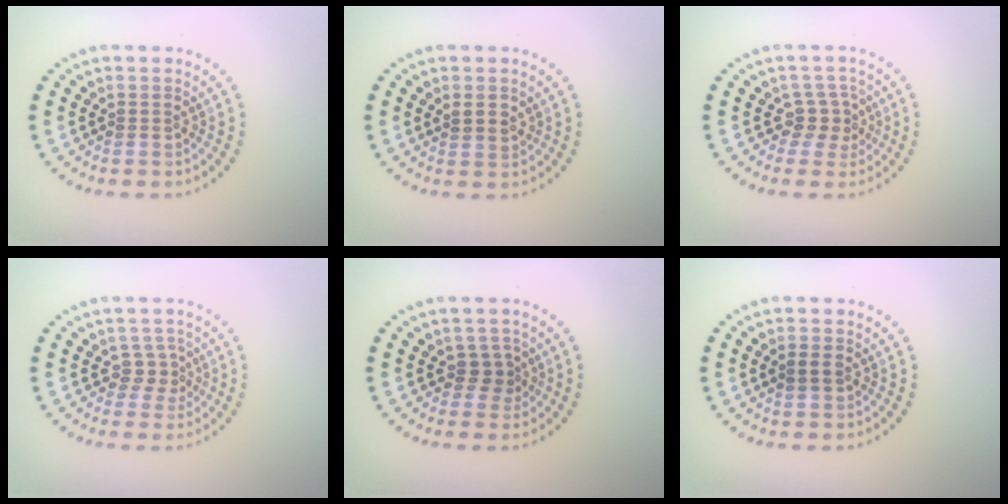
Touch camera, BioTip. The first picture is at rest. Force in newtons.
{"total": 1.5, "press": 1.3, "slide": 0.6}
{"total": 2.2, "press": 1.7, "slide": 1.4}
{"total": 1.9, "press": 1.3, "slide": 1.3}
{"total": 1.7, "press": 1.3, "slide": 1.1}
{"total": 1.3, "press": 1.3, "slide": 0.1}